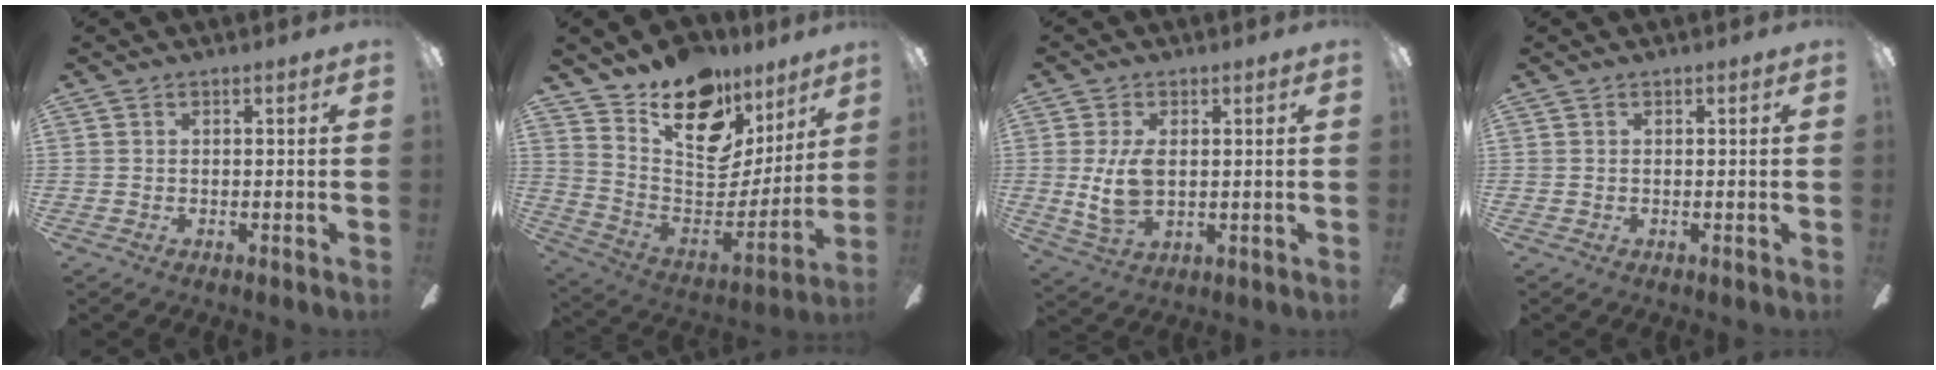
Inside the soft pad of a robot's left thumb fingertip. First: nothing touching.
{"total": 16.7, "force": [11.3, 9.8, 7.4], "torque": [-0.109, -0.092, 0.201]}
{"total": 8.1, "force": [0.8, 4.6, 6.6], "torque": [-0.137, 0.000, 0.012]}
{"total": 0.0}